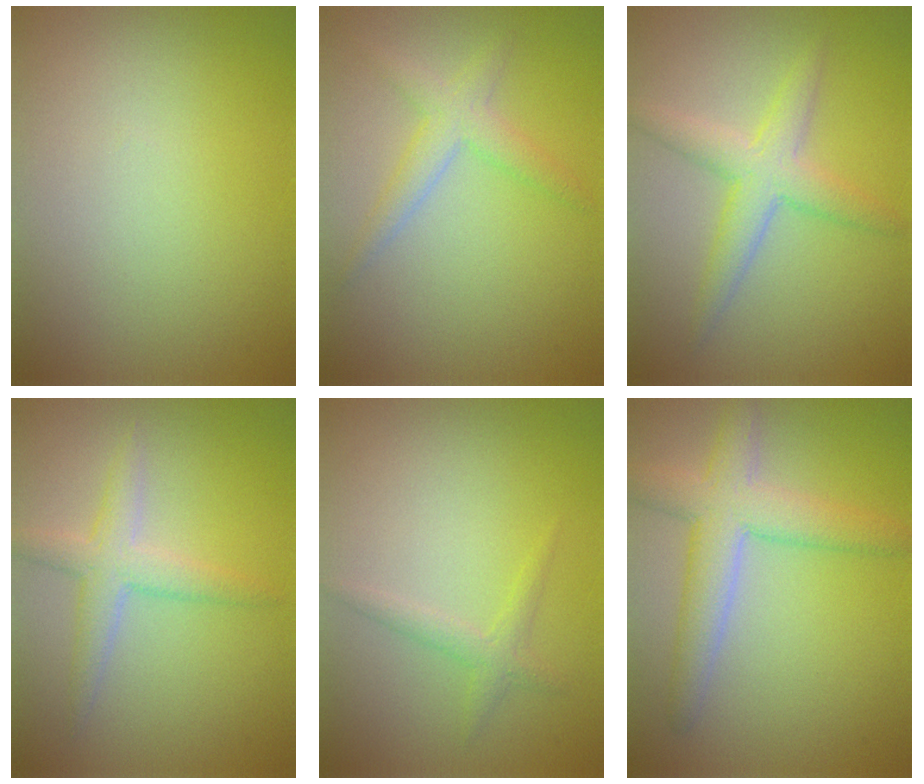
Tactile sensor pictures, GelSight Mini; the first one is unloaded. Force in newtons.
{"total": 2.5, "press": 2.5, "slide": 0.2}
{"total": 3.7, "press": 3.7, "slide": 0.1}
{"total": 3.0, "press": 3.0, "slide": 0.0}
{"total": 1.4, "press": 1.4, "slide": 0.0}
{"total": 5.2, "press": 5.2, "slide": 0.2}